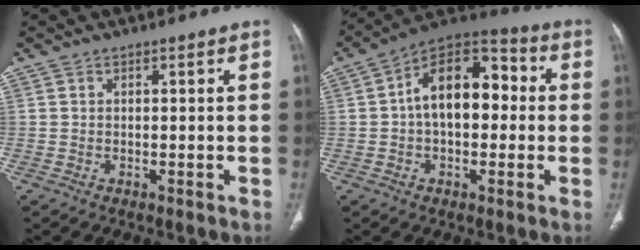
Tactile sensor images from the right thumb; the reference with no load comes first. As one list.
[{"total": 15.7, "force": [1.0, 9.4, 12.5], "torque": [-0.168, 0.044, 0.003]}]